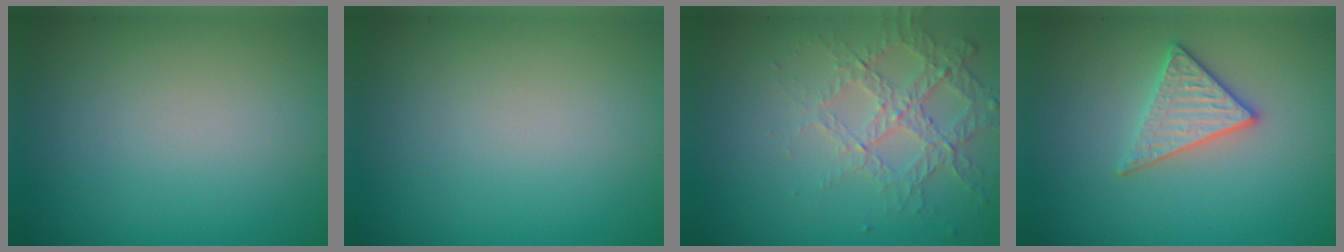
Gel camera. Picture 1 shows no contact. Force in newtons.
{"total": 0.0}
{"total": 4.3, "press": 2.8, "slide": 3.3}
{"total": 2.8, "press": 2.6, "slide": 1.1}